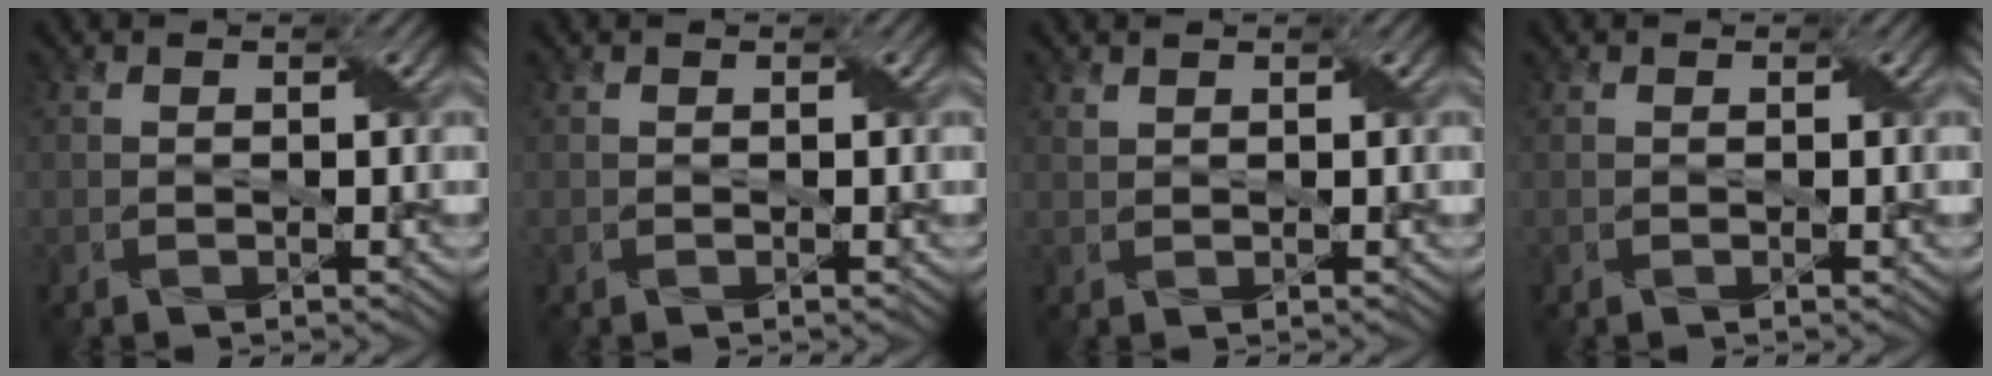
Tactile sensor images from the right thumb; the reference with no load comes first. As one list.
[{"total": 0.0}, {"total": 0.6, "force": [0.5, 0.1, 0.2], "torque": [-0.011, 0.002, 0.013]}, {"total": 0.0}]